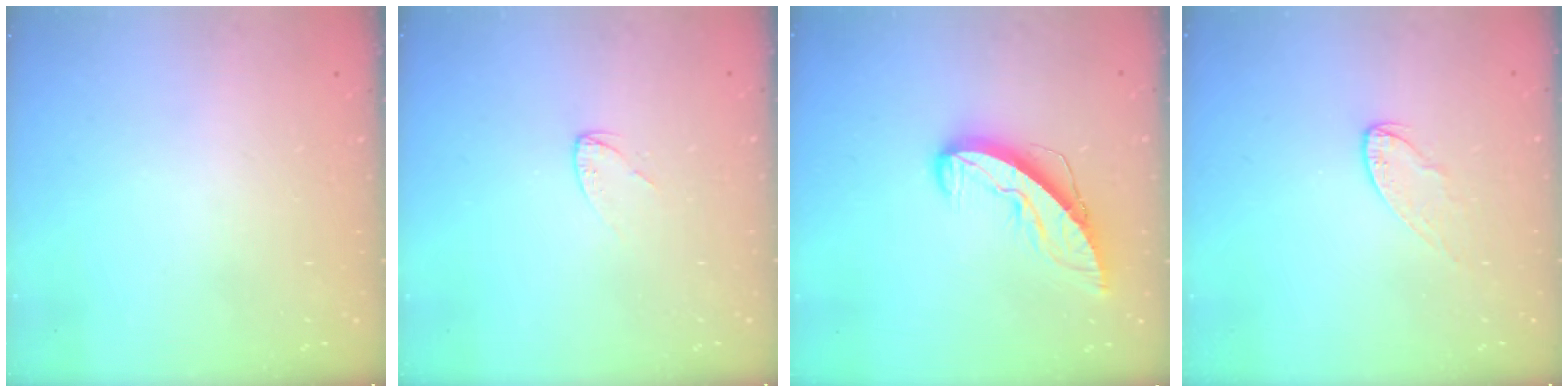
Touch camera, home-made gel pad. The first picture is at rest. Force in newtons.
{"total": 2.5, "press": 2.5, "slide": 0.2}
{"total": 9.1, "press": 9.0, "slide": 0.9}
{"total": 5.5, "press": 5.5, "slide": 0.4}